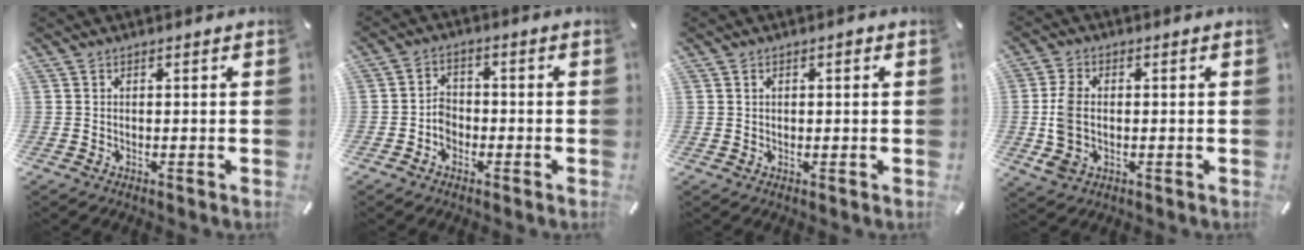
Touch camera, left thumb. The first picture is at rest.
{"total": 4.0, "force": [-1.7, 3.2, 1.7], "torque": [-0.029, 0.011, -0.032]}
{"total": 1.4, "force": [0.2, 1.0, 1.0], "torque": [-0.020, 0.006, 0.002]}
{"total": 8.1, "force": [-0.4, 5.6, 5.8], "torque": [-0.134, 0.005, -0.007]}